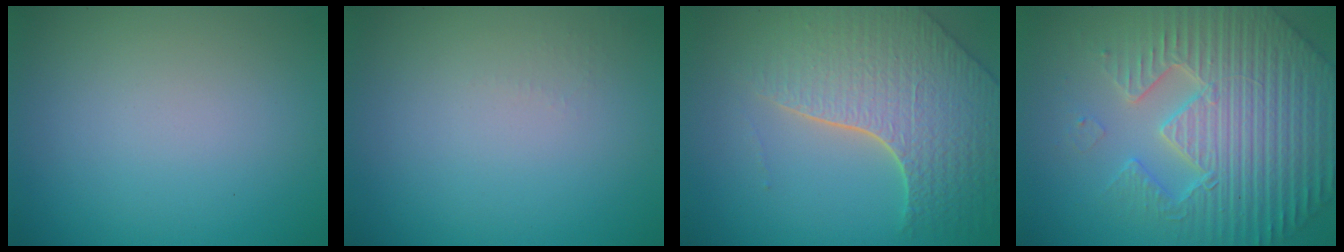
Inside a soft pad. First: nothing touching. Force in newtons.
{"total": 0.6, "press": 0.6, "slide": 0.3}
{"total": 7.5, "press": 5.7, "slide": 4.9}
{"total": 7.1, "press": 6.9, "slide": 1.8}